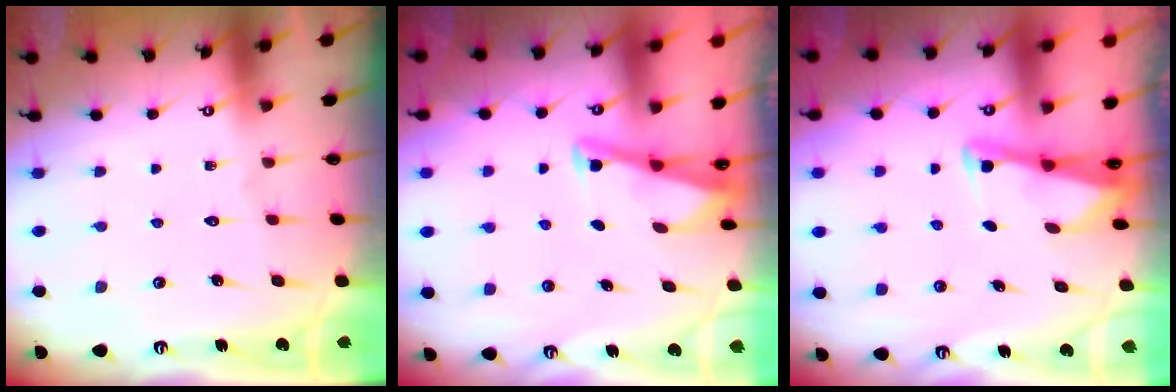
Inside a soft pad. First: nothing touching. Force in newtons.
{"total": 3.0, "press": 2.9, "slide": 0.4}
{"total": 2.7, "press": 2.7, "slide": 0.1}